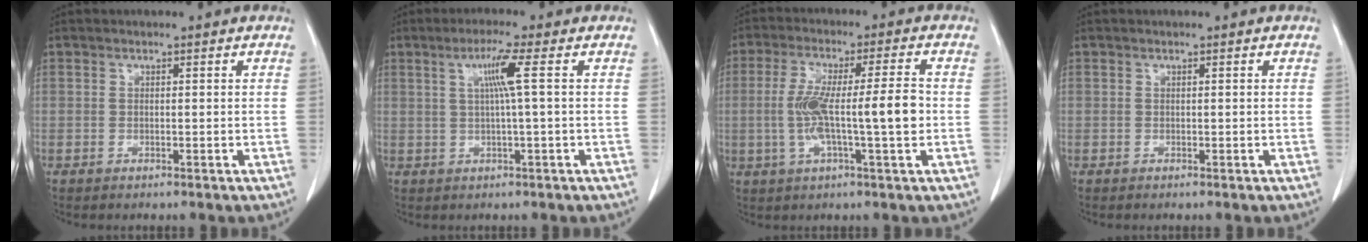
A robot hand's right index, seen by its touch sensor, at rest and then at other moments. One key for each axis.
{"total": 4.6, "fx": 1.1, "fy": -1.0, "fz": 4.4, "tx": -0.086, "ty": 0.005, "tz": 0.022}
{"total": 10.9, "fx": -1.0, "fy": 0.6, "fz": 10.8, "tx": -0.200, "ty": 0.011, "tz": -0.020}
{"total": 0.0}